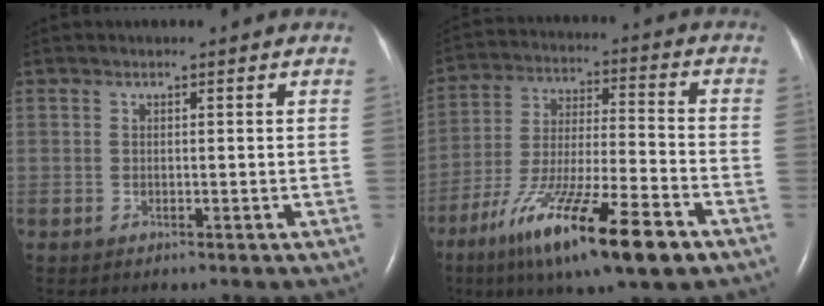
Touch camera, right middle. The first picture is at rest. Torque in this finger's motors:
{"motor_torque": [1.42, -0.72, 0.71, 0.21]}